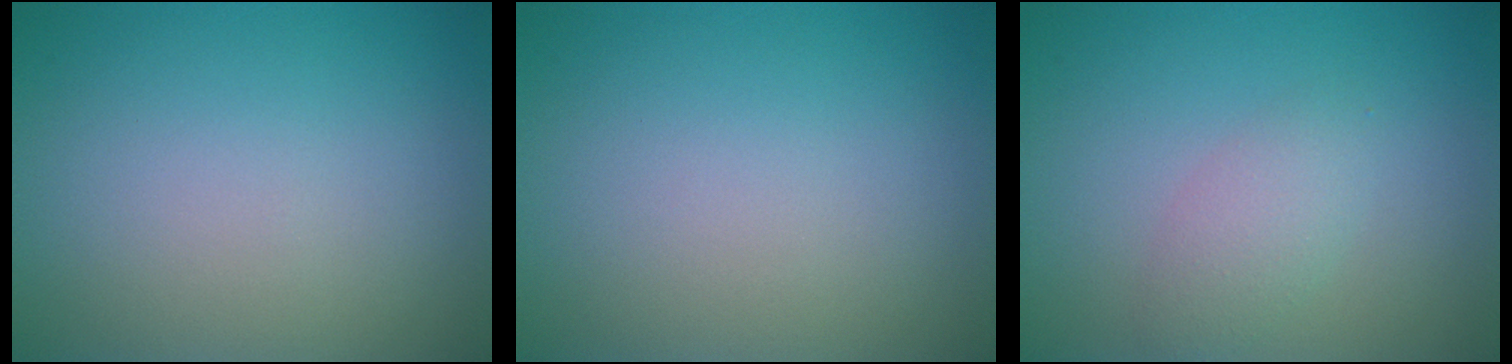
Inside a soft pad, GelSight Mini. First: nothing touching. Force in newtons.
{"total": 0.0}
{"total": 2.1, "press": 2.1, "slide": 0.1}